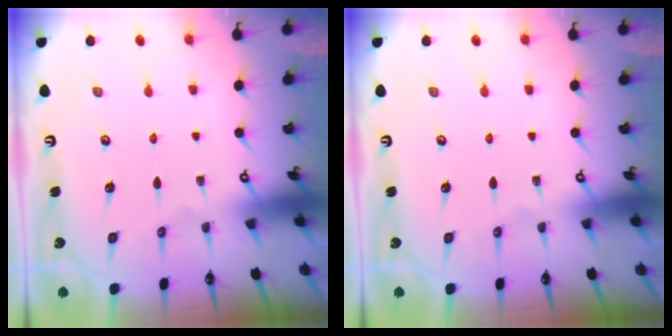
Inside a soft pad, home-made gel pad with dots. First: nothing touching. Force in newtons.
{"total": 0.0}